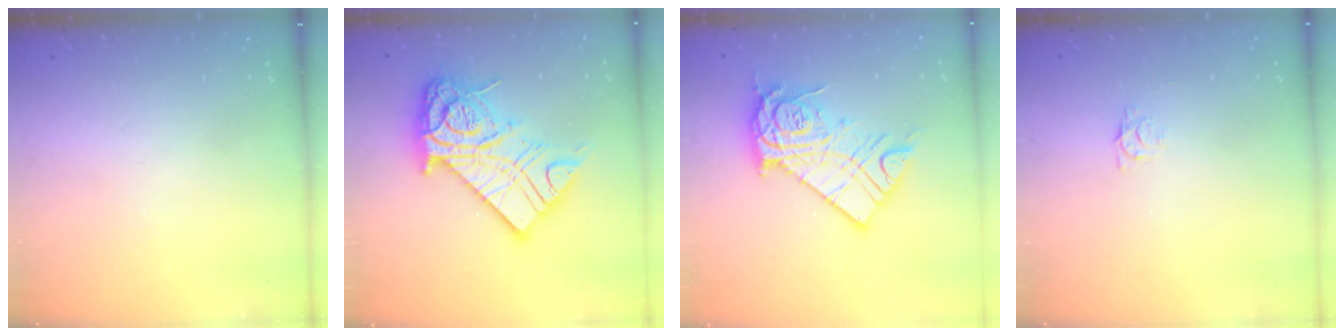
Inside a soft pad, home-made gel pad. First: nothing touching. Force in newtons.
{"total": 24.7, "press": 24.7, "slide": 1.9}
{"total": 14.2, "press": 14.2, "slide": 1.0}
{"total": 3.8, "press": 3.8, "slide": 0.5}